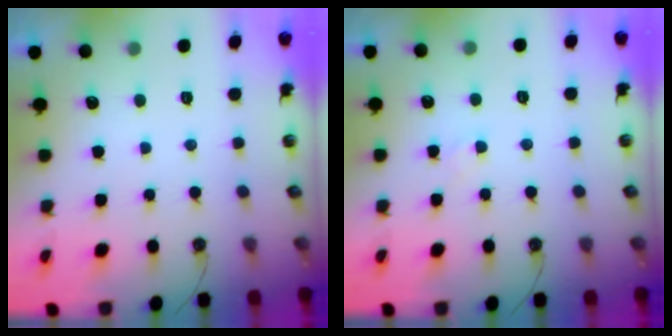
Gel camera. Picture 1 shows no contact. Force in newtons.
{"total": 1.9, "press": 1.9, "slide": 0.4}